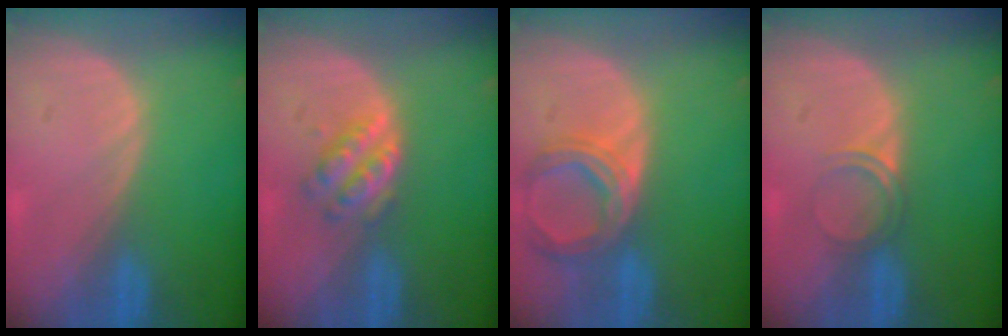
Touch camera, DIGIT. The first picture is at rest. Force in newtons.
{"total": 4.9, "press": 4.3, "slide": 2.3}
{"total": 6.9, "press": 6.4, "slide": 2.7}
{"total": 2.5, "press": 2.1, "slide": 1.2}